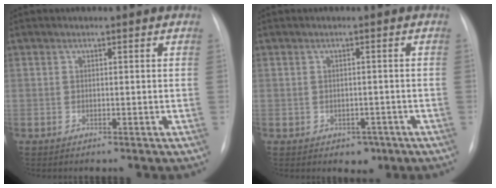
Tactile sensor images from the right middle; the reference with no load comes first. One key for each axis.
{"total": 2.7, "fx": -1.3, "fy": 2.1, "fz": 1.1, "tx": -0.008, "ty": 0.007, "tz": -0.008}